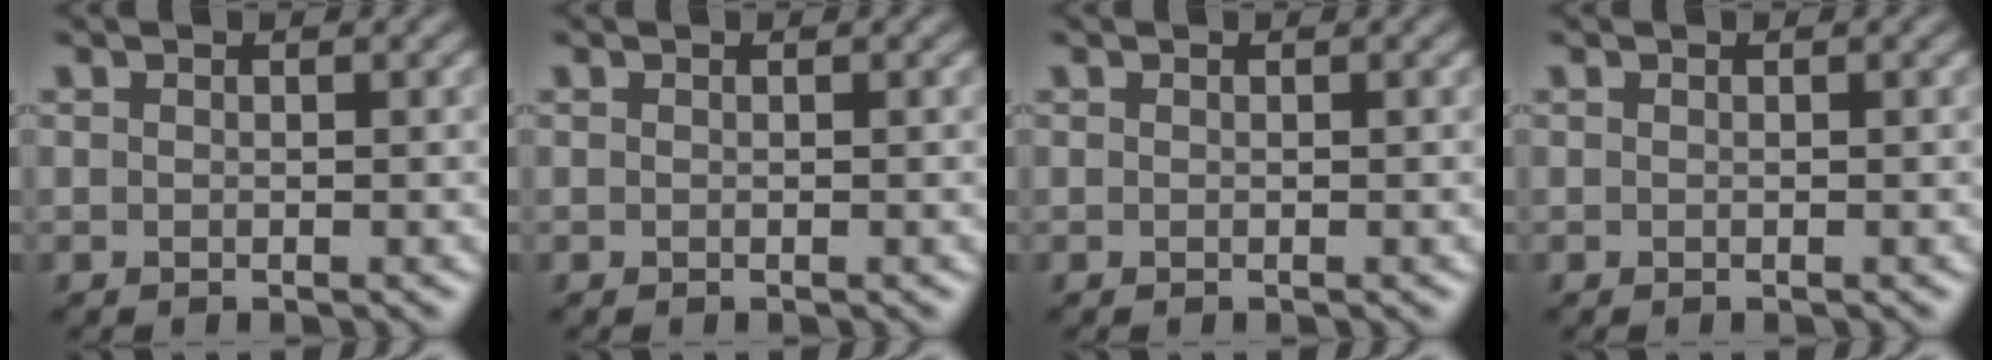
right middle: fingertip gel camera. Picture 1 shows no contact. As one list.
[{"total": 0.0}, {"total": 0.0}, {"total": 0.0}]